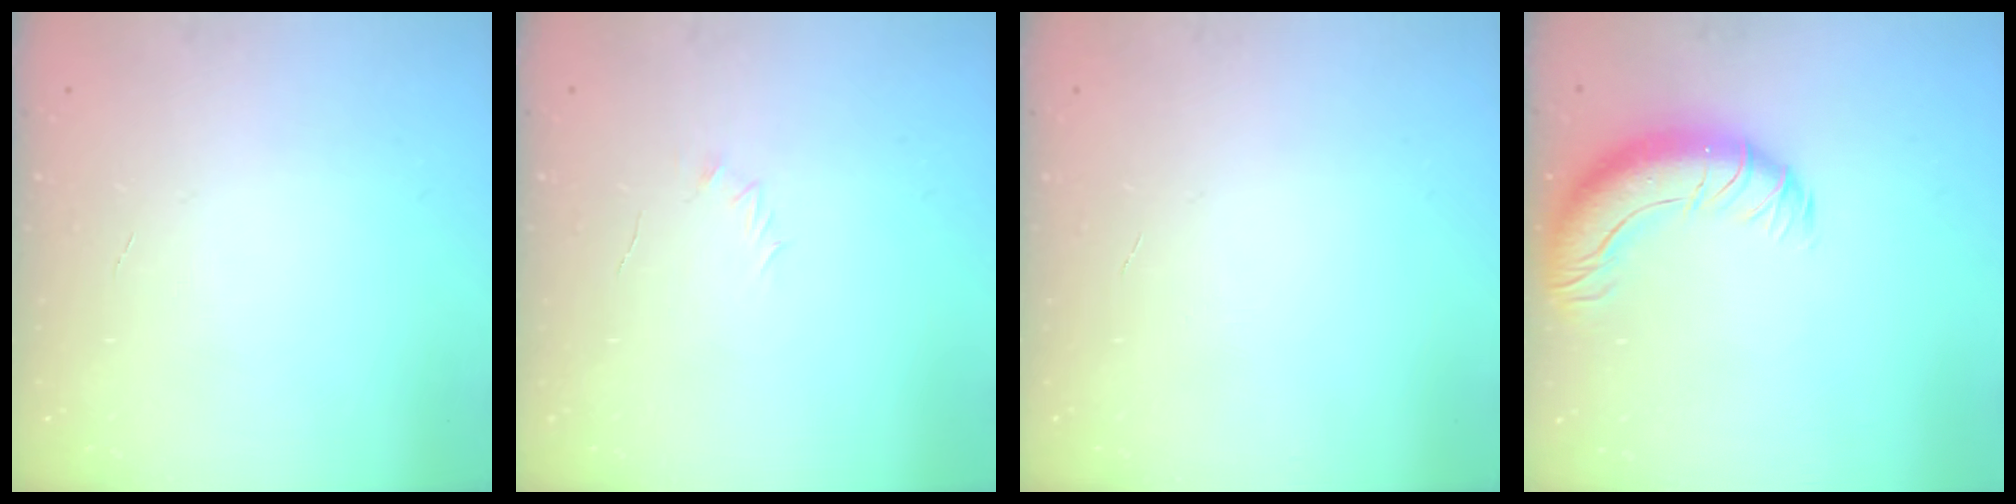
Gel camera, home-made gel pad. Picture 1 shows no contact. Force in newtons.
{"total": 2.5, "press": 2.4, "slide": 0.7}
{"total": 0.0}
{"total": 11.4, "press": 11.1, "slide": 2.8}